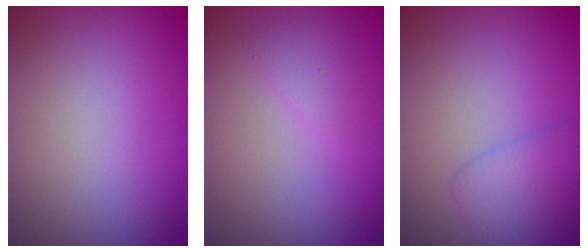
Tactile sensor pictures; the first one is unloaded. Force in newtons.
{"total": 1.7, "press": 1.7, "slide": 0.2}
{"total": 2.5, "press": 2.5, "slide": 0.2}